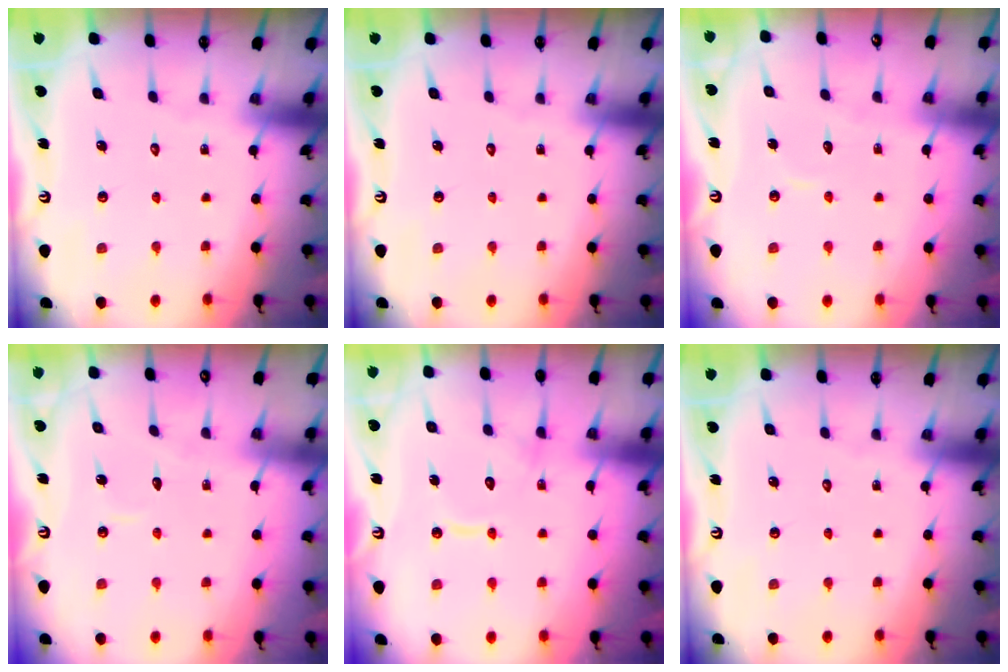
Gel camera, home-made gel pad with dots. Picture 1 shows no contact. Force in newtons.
{"total": 0.0}
{"total": 5.6, "press": 5.6, "slide": 0.3}
{"total": 2.8, "press": 2.8, "slide": 0.3}
{"total": 11.4, "press": 11.4, "slide": 1.1}
{"total": 0.0}